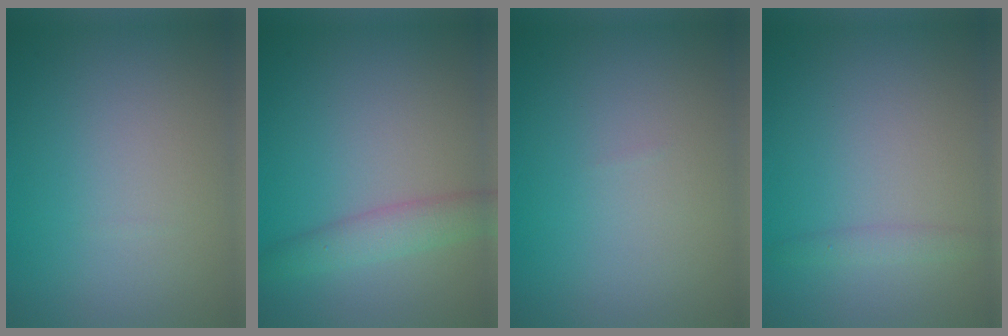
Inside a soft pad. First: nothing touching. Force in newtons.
{"total": 2.8, "press": 2.8, "slide": 0.1}
{"total": 0.0}
{"total": 1.1, "press": 1.0, "slide": 0.1}